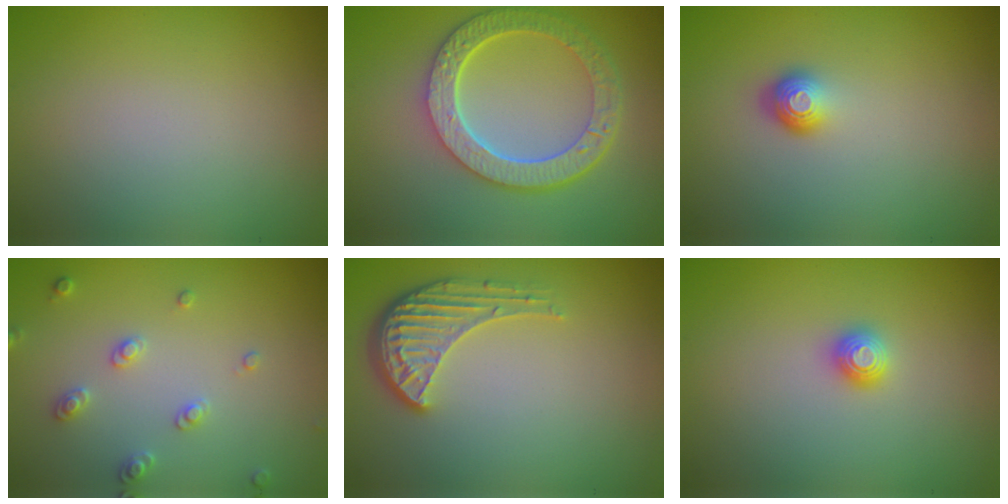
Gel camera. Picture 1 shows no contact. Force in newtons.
{"total": 6.7, "press": 4.9, "slide": 4.5}
{"total": 1.8, "press": 1.2, "slide": 1.2}
{"total": 2.2, "press": 2.1, "slide": 0.6}
{"total": 4.1, "press": 3.2, "slide": 2.5}
{"total": 1.1, "press": 1.1, "slide": 0.0}